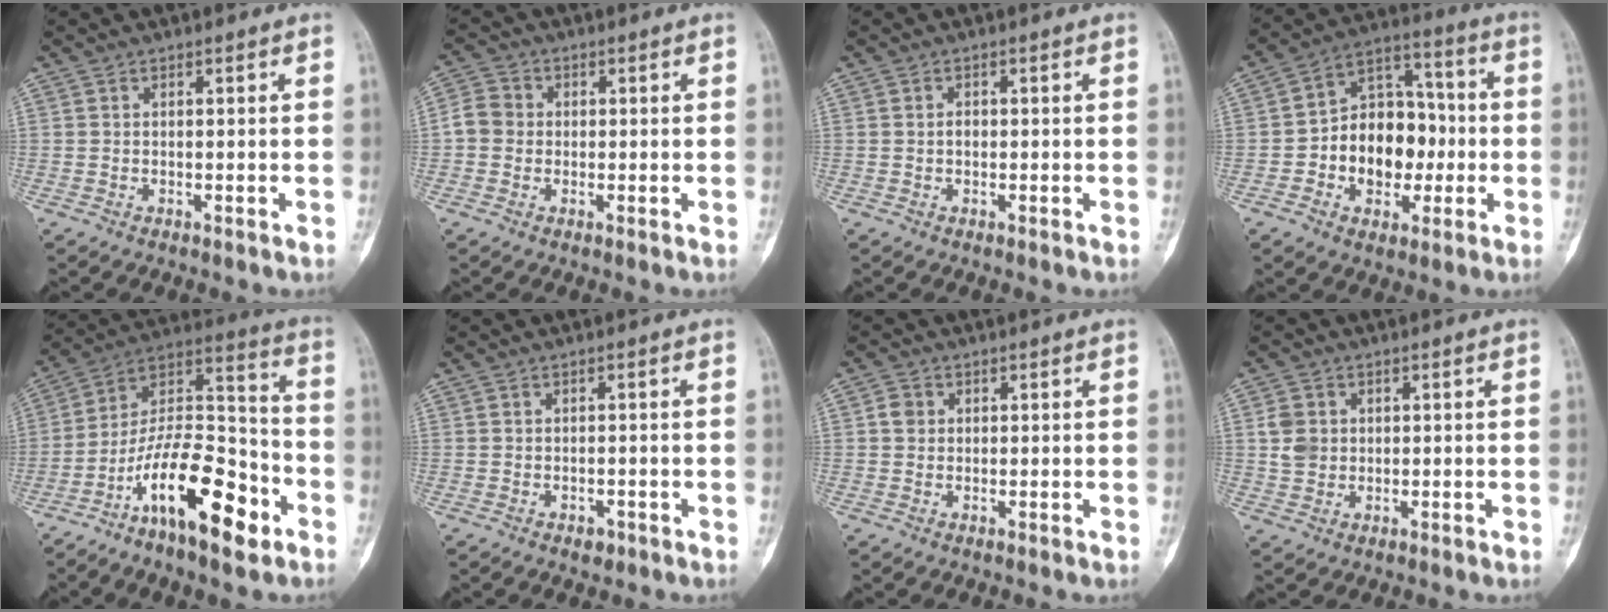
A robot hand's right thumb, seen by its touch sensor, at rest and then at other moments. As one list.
[{"total": 4.5, "force": [-0.3, 4.1, 1.8], "torque": [-0.022, 0.012, -0.015]}, {"total": 1.2, "force": [-0.1, 0.9, 0.8], "torque": [-0.012, 0.003, -0.002]}, {"total": 15.5, "force": [-2.1, 11.4, 10.4], "torque": [-0.107, 0.046, -0.034]}, {"total": 19.8, "force": [-10.1, 7.4, 15.3], "torque": [-0.241, 0.083, -0.176]}, {"total": 1.5, "force": [-0.8, 1.1, 0.7], "torque": [-0.001, 0.004, -0.009]}, {"total": 2.2, "force": [0.4, 1.9, 0.9], "torque": [-0.005, 0.003, 0.003]}, {"total": 4.4, "force": [0.7, 3.7, 2.1], "torque": [-0.026, 0.002, 0.016]}]